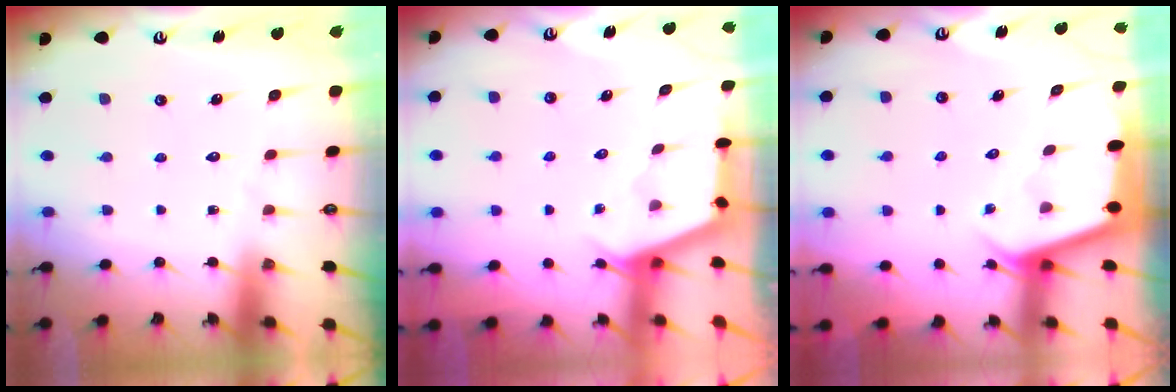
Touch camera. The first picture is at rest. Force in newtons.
{"total": 2.9, "press": 2.8, "slide": 0.3}
{"total": 2.9, "press": 2.8, "slide": 0.3}